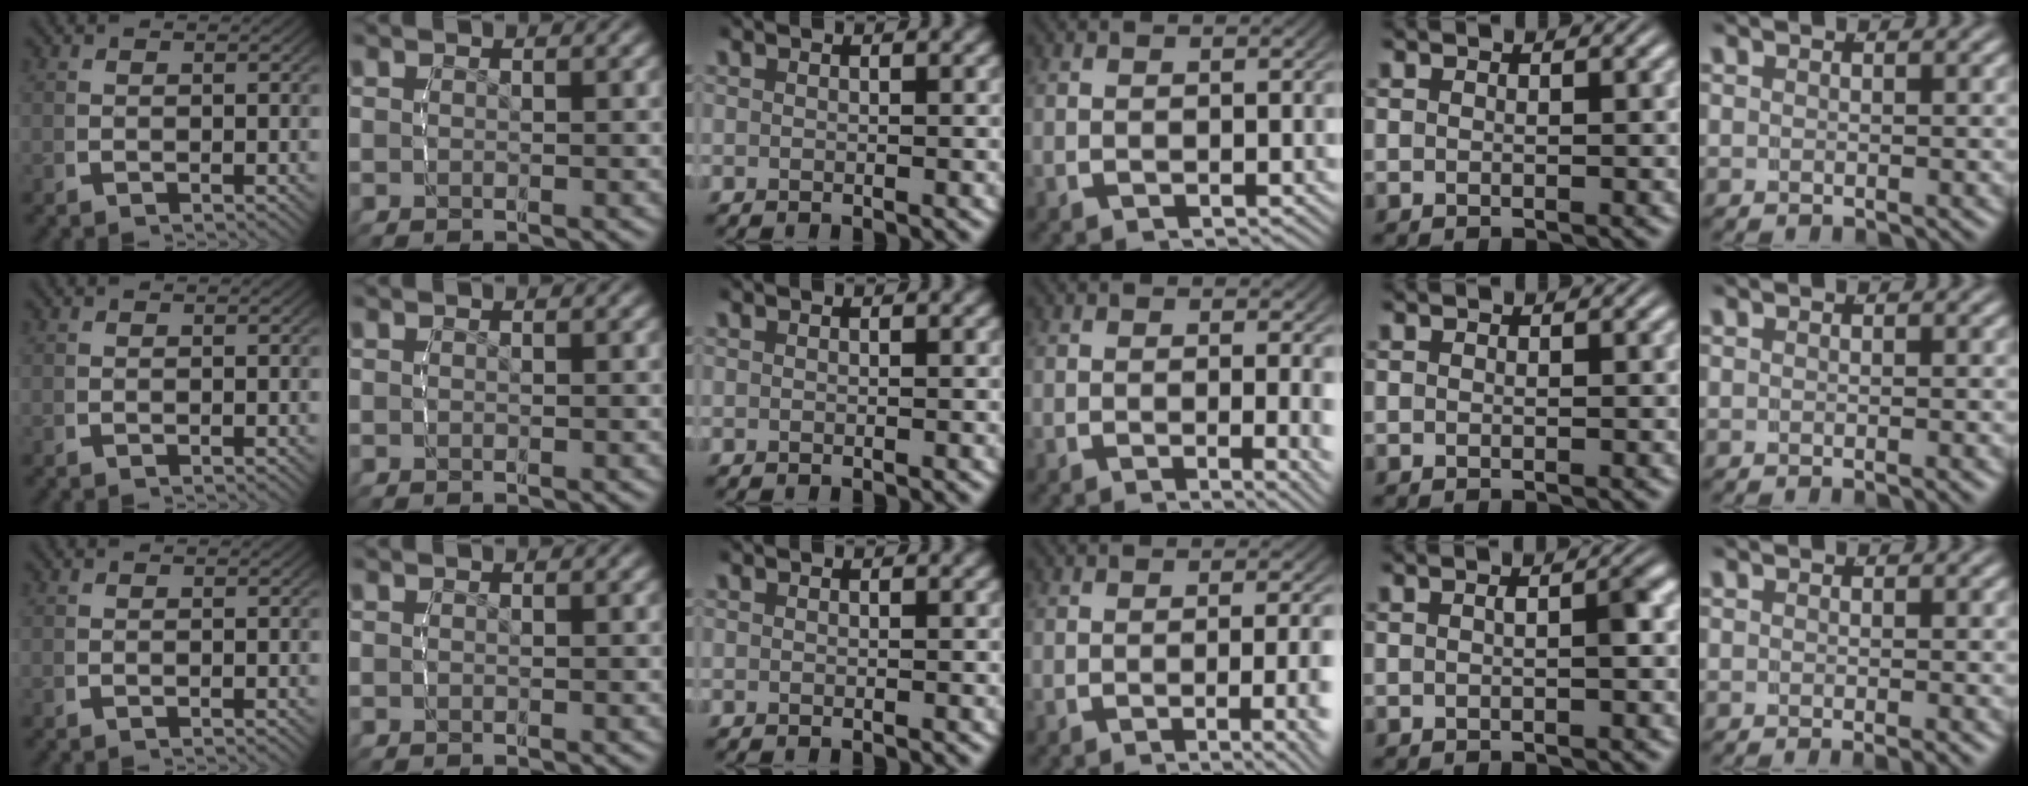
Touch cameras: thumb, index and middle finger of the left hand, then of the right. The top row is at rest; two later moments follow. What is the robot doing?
{"motion": "lift_and_place", "object": "condiment"}